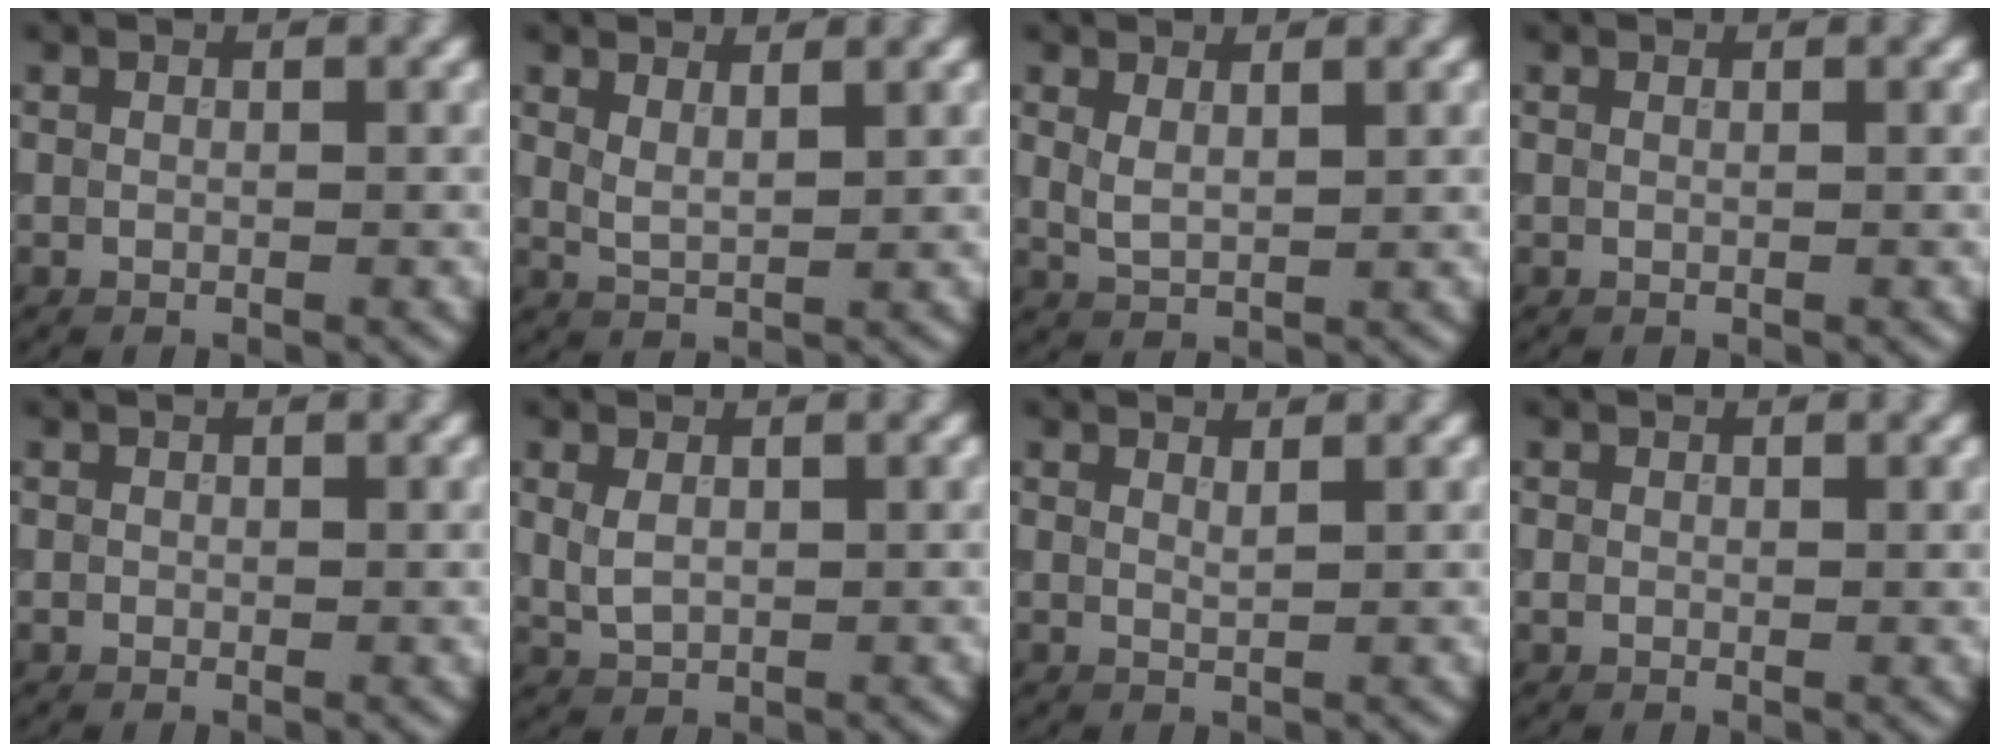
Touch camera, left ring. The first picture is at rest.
{"total": 2.0, "force": [1.5, 0.5, 1.2], "torque": [-0.025, -0.002, 0.028]}
{"total": 1.8, "force": [1.1, 0.7, 1.3], "torque": [-0.032, -0.003, 0.023]}
{"total": 0.0}
{"total": 0.6, "force": [0.1, 0.5, 0.3], "torque": [-0.002, -0.002, 0.001]}
{"total": 2.0, "force": [0.6, 1.2, 1.5], "torque": [-0.036, -0.003, 0.017]}
{"total": 0.9, "force": [0.7, 0.2, 0.5], "torque": [-0.006, -0.001, 0.012]}
{"total": 0.9, "force": [0.2, 0.7, 0.5], "torque": [-0.009, -0.003, 0.003]}